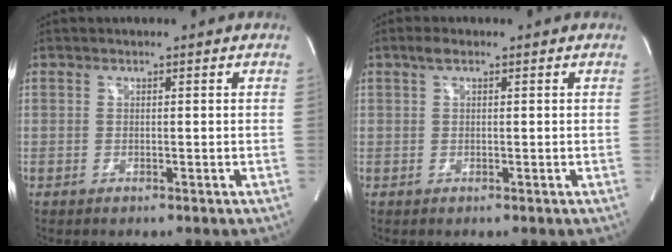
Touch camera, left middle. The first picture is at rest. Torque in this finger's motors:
{"motor_torque": [0.44, -0.06, 0.13, 0.02]}